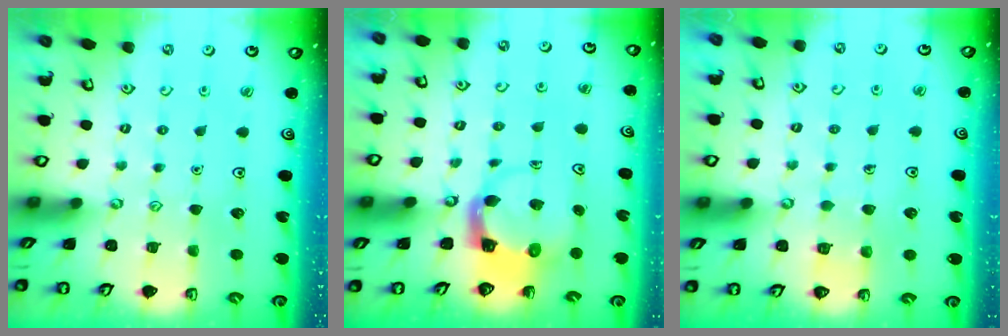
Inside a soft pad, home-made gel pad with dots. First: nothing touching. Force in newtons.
{"total": 4.0, "press": 4.0, "slide": 0.5}
{"total": 2.8, "press": 2.8, "slide": 0.3}